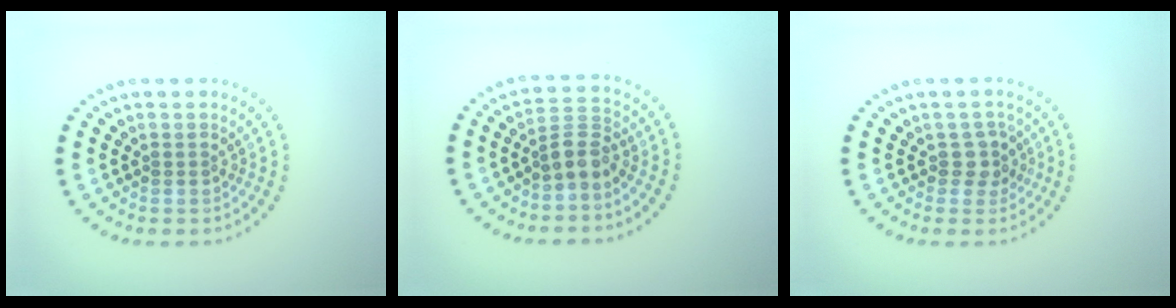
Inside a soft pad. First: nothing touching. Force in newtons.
{"total": 2.8, "press": 2.2, "slide": 1.6}
{"total": 1.8, "press": 1.5, "slide": 1.0}